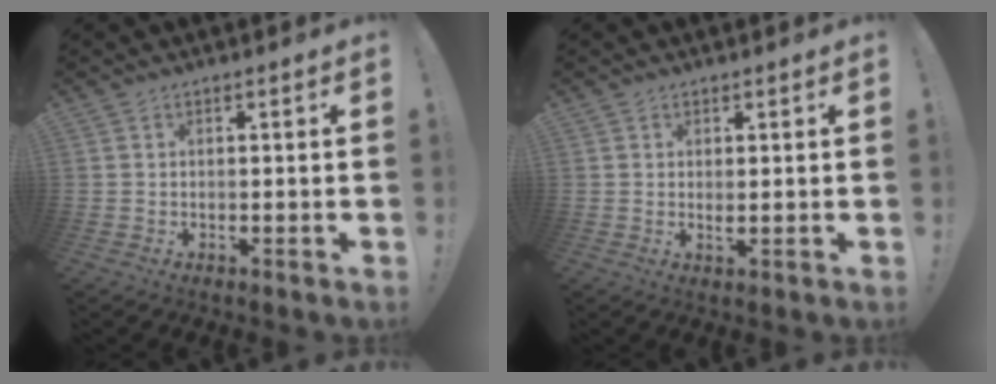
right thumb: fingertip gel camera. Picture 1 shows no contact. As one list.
[{"total": 1.2, "force": [0.7, 0.5, 0.9], "torque": [-0.002, -0.007, 0.009]}]